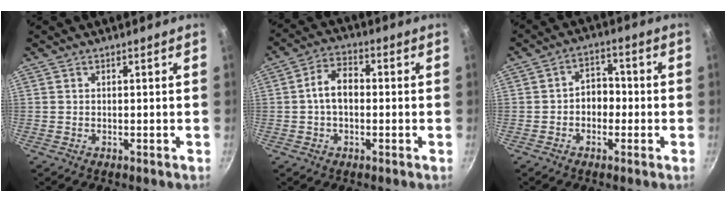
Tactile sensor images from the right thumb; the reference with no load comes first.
{"total": 6.8, "force": [-0.3, 4.5, 5.1], "torque": [-0.075, 0.023, -0.015]}
{"total": 4.9, "force": [-1.4, 3.8, 2.7], "torque": [-0.001, 0.025, -0.031]}